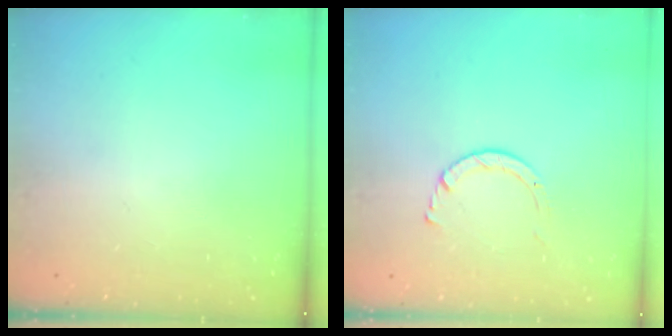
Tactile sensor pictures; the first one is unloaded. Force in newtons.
{"total": 2.9, "press": 2.9, "slide": 0.2}